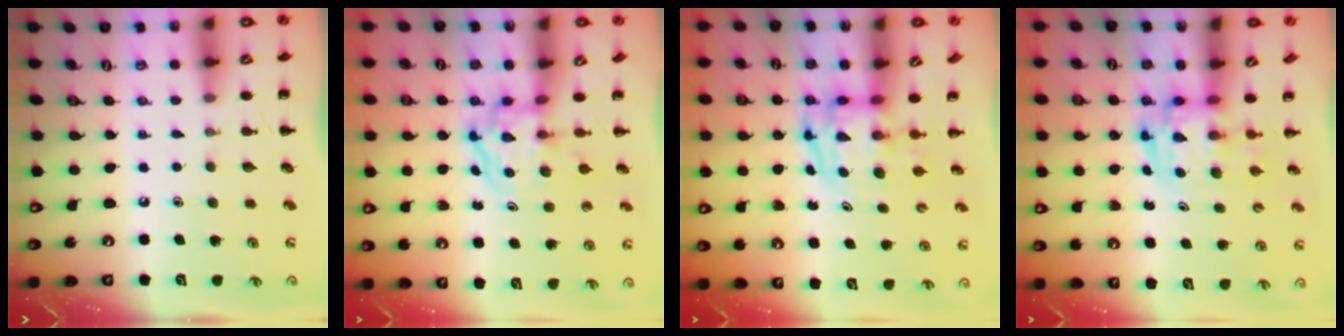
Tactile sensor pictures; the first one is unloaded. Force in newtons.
{"total": 3.6, "press": 3.6, "slide": 0.4}
{"total": 3.8, "press": 3.7, "slide": 0.5}
{"total": 3.0, "press": 3.0, "slide": 0.5}